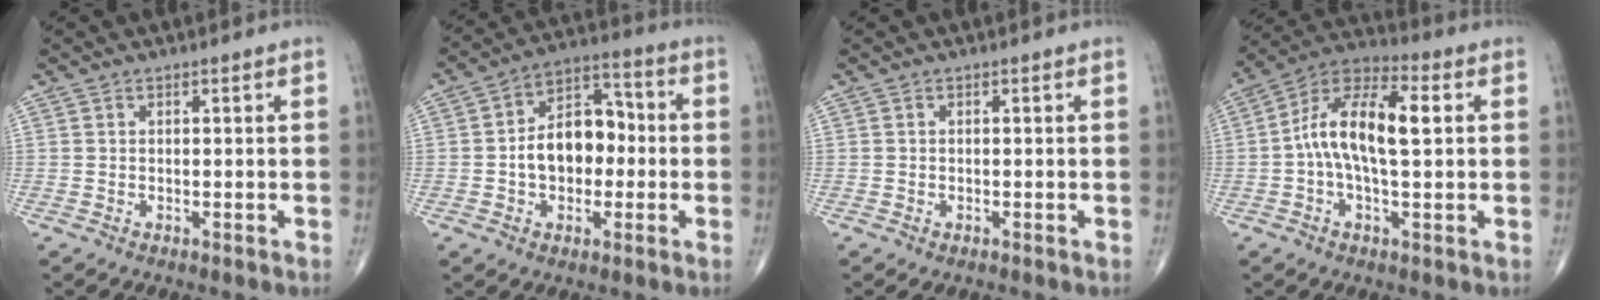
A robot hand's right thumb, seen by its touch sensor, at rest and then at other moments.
{"total": 12.2, "force": [-1.1, 8.3, 8.9], "torque": [-0.105, 0.040, -0.028]}
{"total": 1.2, "force": [-0.6, 0.7, 0.7], "torque": [-0.006, -0.001, -0.006]}
{"total": 14.1, "force": [1.1, 6.3, 12.6], "torque": [-0.225, 0.035, 0.010]}